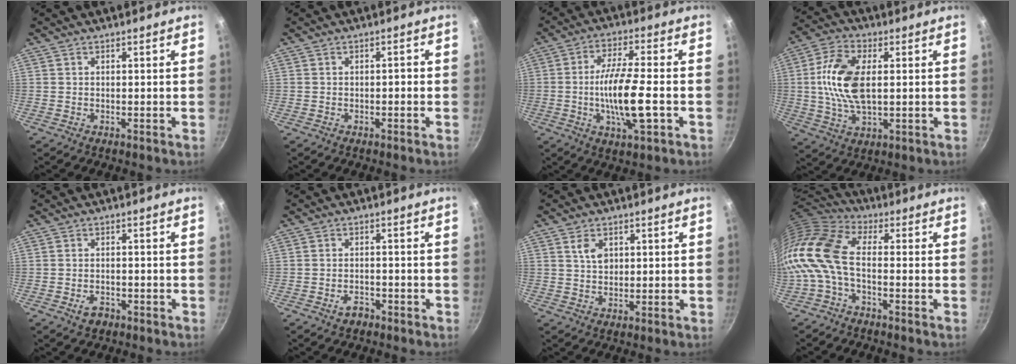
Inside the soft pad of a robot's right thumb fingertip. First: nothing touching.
{"total": 1.1, "force": [-0.4, 0.5, 0.8], "torque": [-0.010, 0.007, -0.004]}
{"total": 12.3, "force": [-2.6, 2.9, 11.7], "torque": [-0.213, 0.012, -0.052]}
{"total": 12.7, "force": [1.3, 6.7, 10.7], "torque": [-0.207, 0.010, 0.021]}
{"total": 2.6, "force": [-1.5, 1.6, 1.4], "torque": [-0.021, 0.013, -0.021]}
{"total": 2.5, "force": [-1.7, 1.3, 1.2], "torque": [-0.012, 0.018, -0.024]}
{"total": 3.6, "force": [1.4, 2.4, 2.3], "torque": [-0.028, -0.004, 0.026]}
{"total": 12.9, "force": [-2.1, 6.7, 10.9], "torque": [-0.228, 0.026, -0.062]}